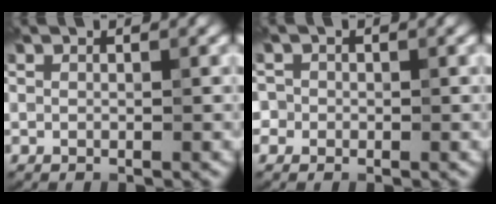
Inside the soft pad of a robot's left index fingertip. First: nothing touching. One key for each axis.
{"total": 2.1, "fx": -0.7, "fy": 2.0, "fz": -0.2, "tx": 0.031, "ty": 0.017, "tz": -0.029}